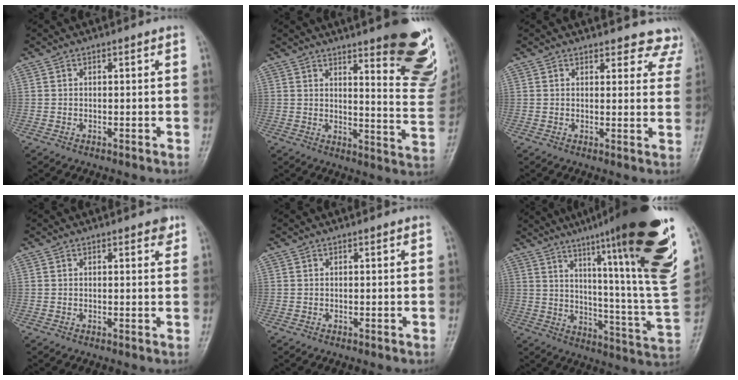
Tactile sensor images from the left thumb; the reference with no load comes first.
{"total": 18.9, "force": [11.6, 4.4, 14.2], "torque": [-0.138, -0.082, 0.144]}
{"total": 8.3, "force": [7.6, 3.3, 0.6], "torque": [0.050, -0.037, 0.056]}
{"total": 1.8, "force": [1.2, 0.8, 1.1], "torque": [-0.002, -0.004, 0.010]}
{"total": 0.0}
{"total": 30.1, "force": [17.7, 2.2, 24.2], "torque": [-0.306, -0.083, 0.260]}